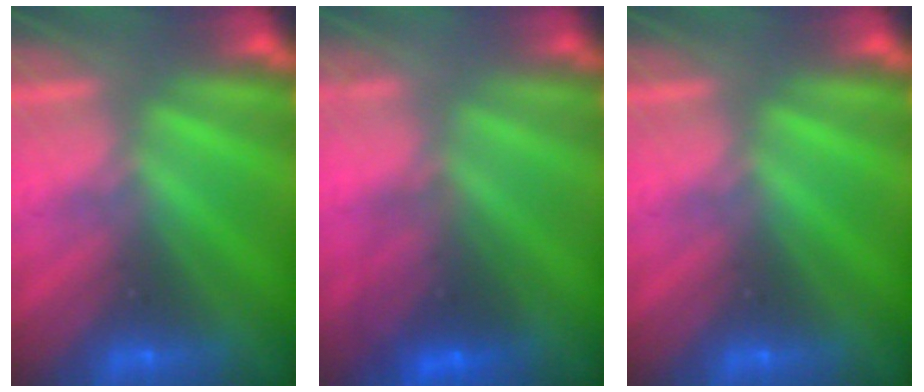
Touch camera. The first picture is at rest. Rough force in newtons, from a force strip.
{"total": 2.8}
{"total": 0.0}